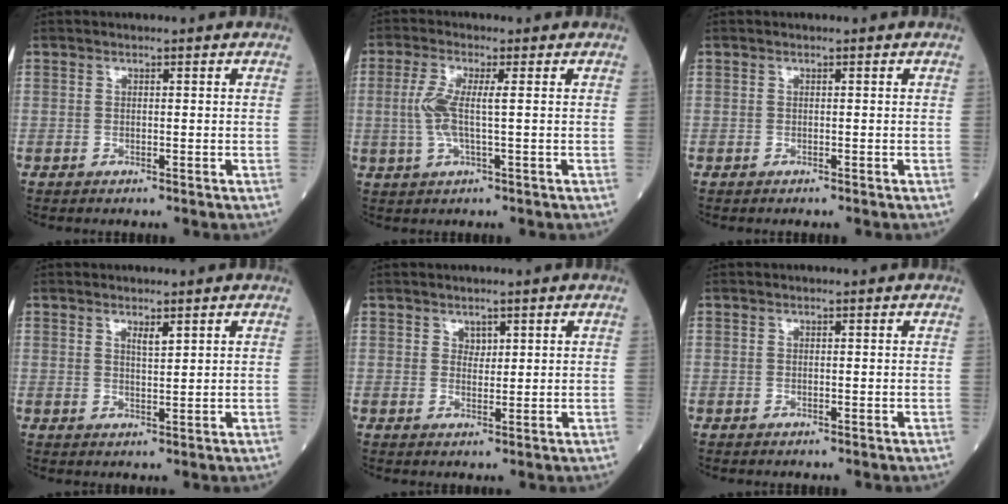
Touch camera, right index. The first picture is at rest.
{"total": 5.2, "force": [0.3, 0.8, 5.2], "torque": [-0.126, 0.004, 0.002]}
{"total": 0.0}
{"total": 1.7, "force": [1.2, 0.2, 1.3], "torque": [-0.025, -0.005, 0.023]}
{"total": 1.4, "force": [0.9, 0.9, 0.6], "torque": [-0.004, -0.001, 0.016]}
{"total": 0.0}